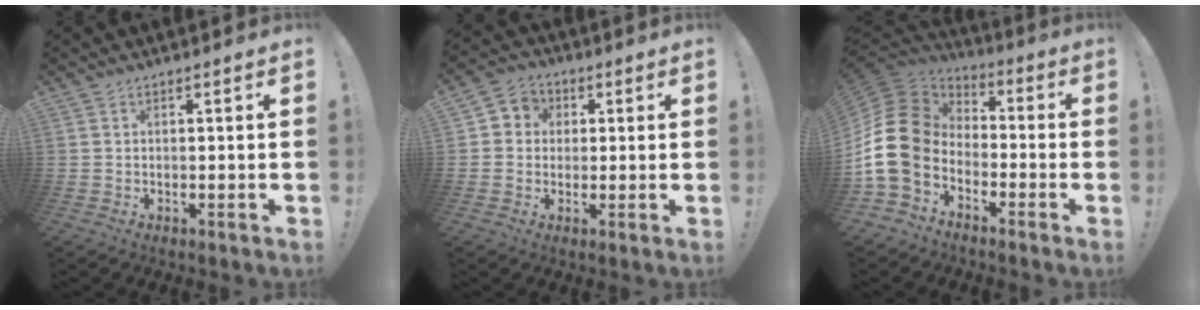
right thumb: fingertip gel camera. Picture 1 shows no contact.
{"total": 5.5, "force": [-0.2, 5.3, 1.5], "torque": [-0.019, 0.011, -0.001]}
{"total": 15.4, "force": [-2.8, 11.4, 10.0], "torque": [-0.201, 0.017, -0.040]}